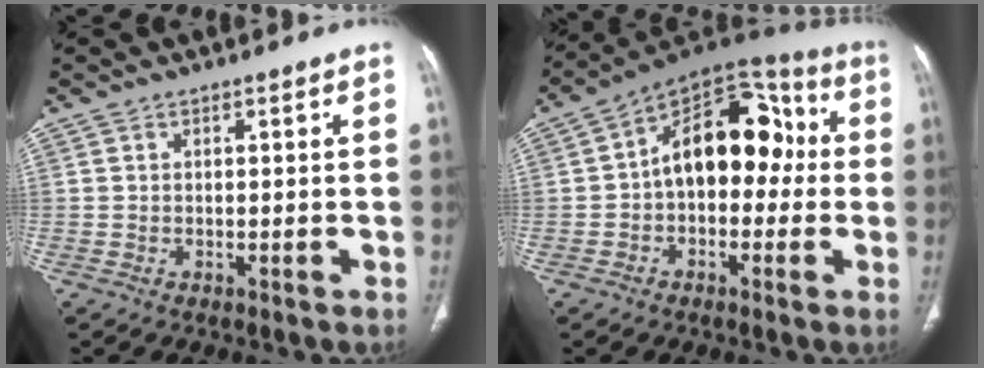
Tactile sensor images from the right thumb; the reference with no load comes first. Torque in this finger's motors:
{"motor_torque": [1.68, 2.52, 1.18, -0.32, 0.17]}